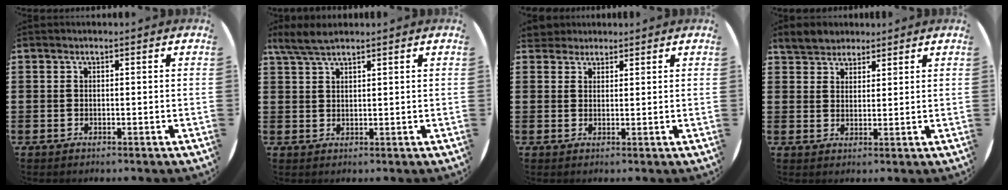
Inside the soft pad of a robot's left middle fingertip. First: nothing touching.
{"total": 3.6, "force": [3.0, 0.5, 2.0], "torque": [-0.043, 0.002, 0.054]}
{"total": 2.6, "force": [2.4, 1.0, 0.0], "torque": [0.004, 0.001, 0.045]}
{"total": 3.7, "force": [3.4, 1.4, 0.0], "torque": [-0.013, 0.002, 0.067]}